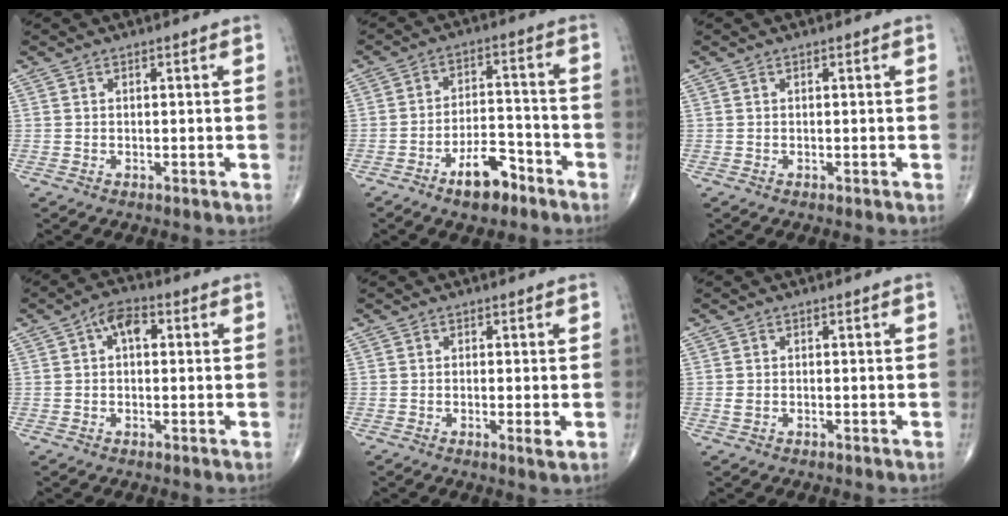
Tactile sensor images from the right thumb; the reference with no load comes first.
{"total": 8.4, "force": [-5.3, 3.8, 5.3], "torque": [-0.071, 0.041, -0.086]}
{"total": 0.0}
{"total": 4.9, "force": [1.1, 2.9, 3.9], "torque": [-0.053, 0.014, 0.009]}
{"total": 2.1, "force": [-0.4, 0.3, 2.1], "torque": [-0.038, -0.007, -0.009]}
{"total": 1.1, "force": [-0.2, 0.8, 0.7], "torque": [-0.019, 0.002, -0.004]}